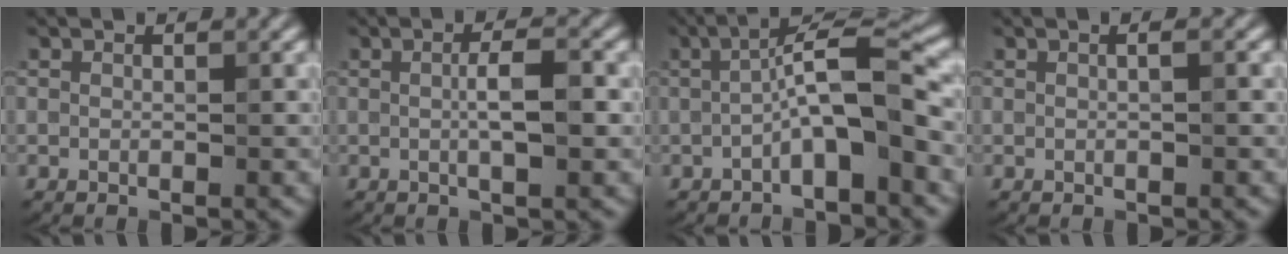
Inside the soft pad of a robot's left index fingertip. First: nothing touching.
{"total": 3.1, "force": [0.1, 0.5, 3.0], "torque": [-0.056, 0.005, 0.000]}
{"total": 5.8, "force": [-1.6, 1.0, 5.5], "torque": [-0.095, 0.028, -0.034]}
{"total": 1.6, "force": [0.4, 0.8, 1.4], "torque": [-0.005, 0.001, -0.005]}